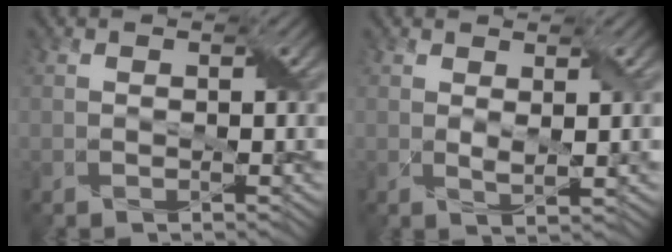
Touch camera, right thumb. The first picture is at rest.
{"total": 1.8, "force": [0.9, 0.4, 1.6], "torque": [-0.039, -0.004, 0.019]}